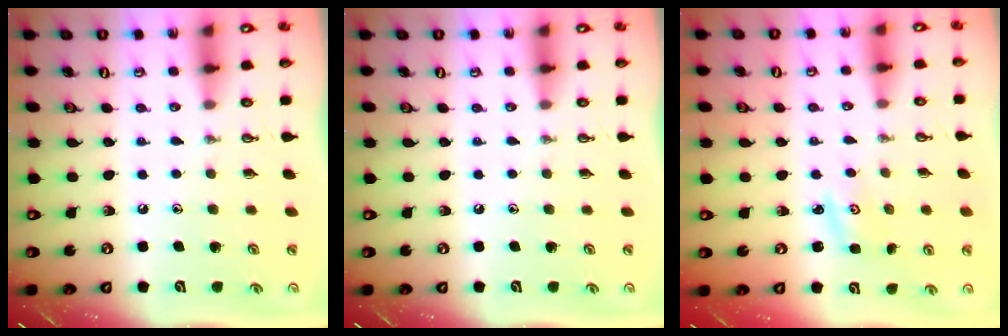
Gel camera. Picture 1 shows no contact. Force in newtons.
{"total": 0.0}
{"total": 2.7, "press": 2.7, "slide": 0.4}